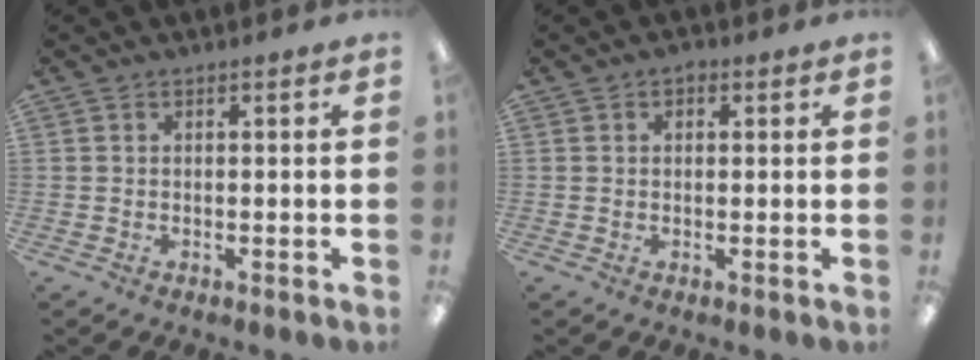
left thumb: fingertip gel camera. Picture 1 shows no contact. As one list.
[{"total": 1.4, "force": [0.5, 0.9, 0.9], "torque": [-0.009, 0.000, 0.007]}]